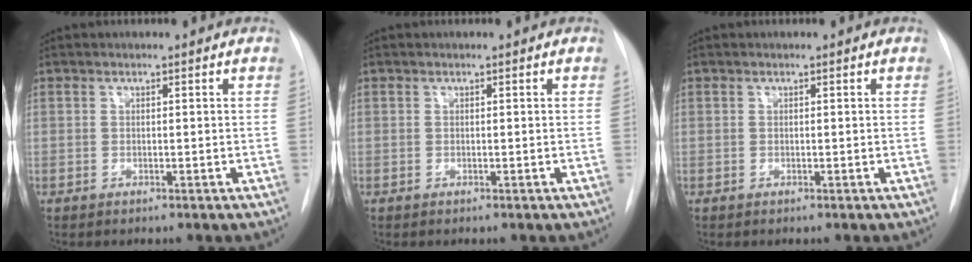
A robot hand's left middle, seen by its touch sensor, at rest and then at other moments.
{"total": 0.0}
{"total": 0.0}